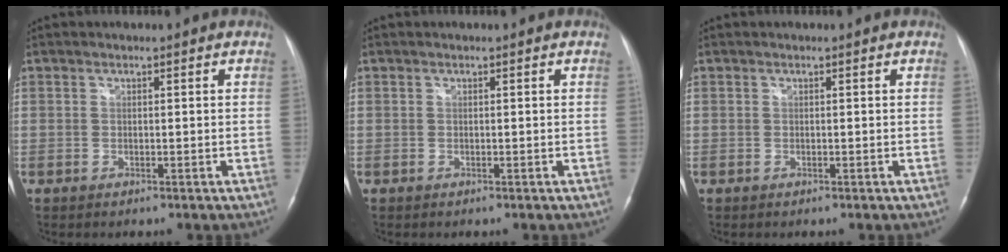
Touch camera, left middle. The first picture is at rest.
{"total": 0.0}
{"total": 0.0}